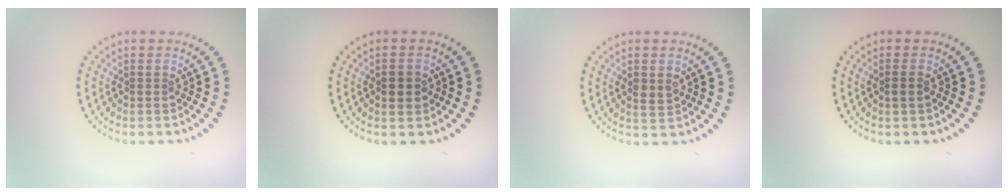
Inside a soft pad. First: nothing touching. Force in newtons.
{"total": 1.7, "press": 1.7, "slide": 0.3}
{"total": 1.6, "press": 1.6, "slide": 0.1}
{"total": 0.9, "press": 0.9, "slide": 0.4}